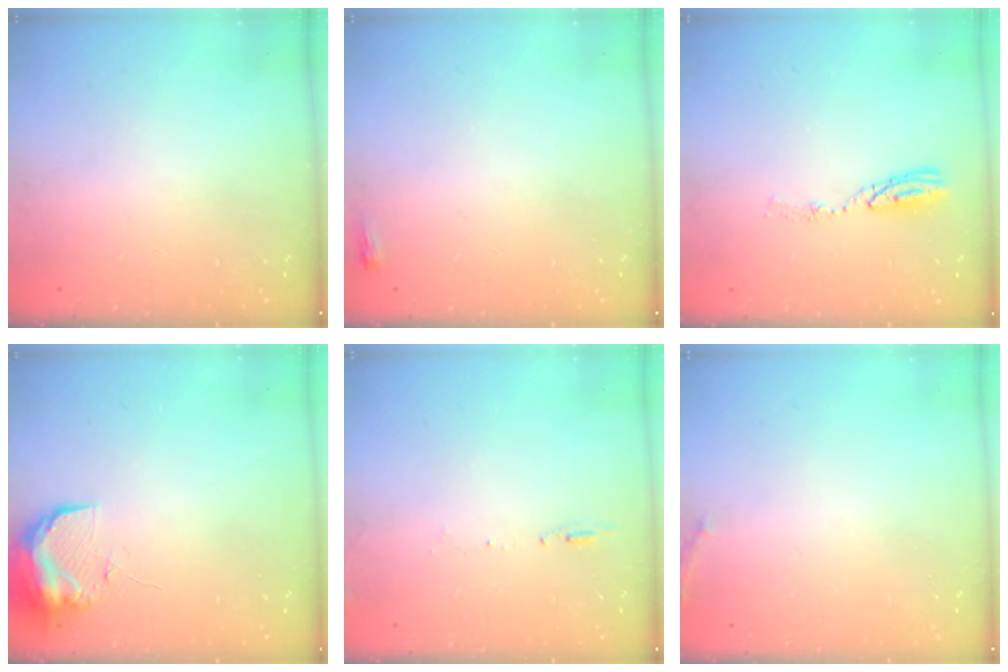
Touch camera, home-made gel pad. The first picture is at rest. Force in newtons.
{"total": 2.0, "press": 2.0, "slide": 0.5}
{"total": 5.2, "press": 5.2, "slide": 0.3}
{"total": 9.5, "press": 9.4, "slide": 1.0}
{"total": 5.6, "press": 5.3, "slide": 1.7}
{"total": 5.6, "press": 5.3, "slide": 1.7}